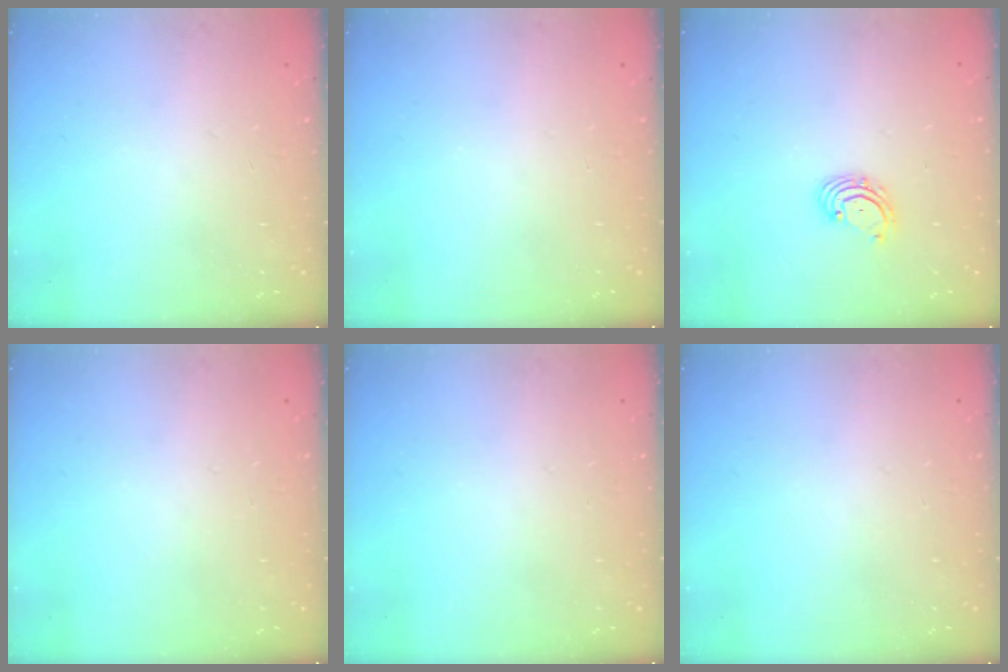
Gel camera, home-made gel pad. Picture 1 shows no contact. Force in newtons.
{"total": 0.0}
{"total": 2.6, "press": 2.5, "slide": 0.6}
{"total": 0.0}
{"total": 0.0}
{"total": 0.0}